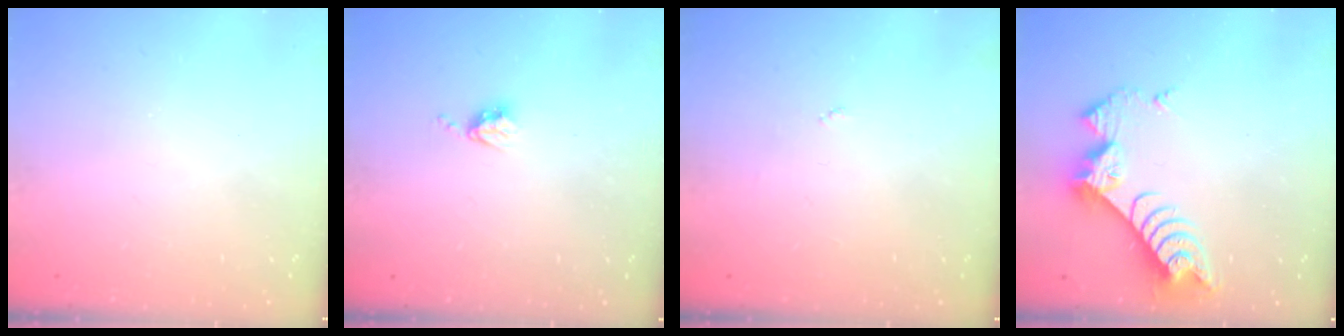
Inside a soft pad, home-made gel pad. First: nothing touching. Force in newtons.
{"total": 3.8, "press": 3.7, "slide": 0.5}
{"total": 2.7, "press": 2.7, "slide": 0.4}
{"total": 9.4, "press": 9.4, "slide": 0.7}